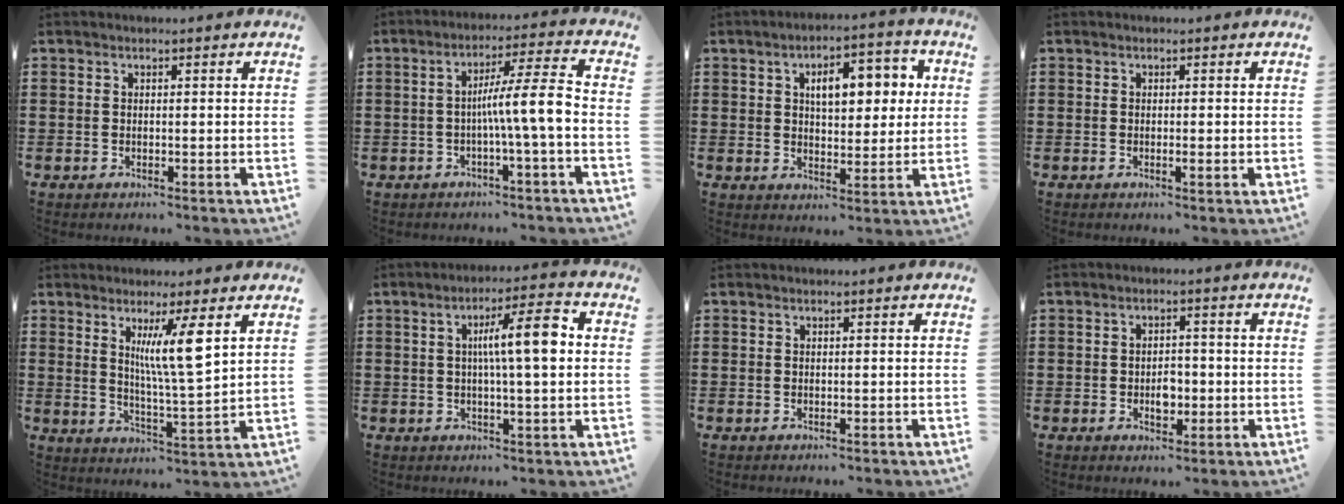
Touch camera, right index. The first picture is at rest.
{"total": 8.2, "force": [-1.6, 0.0, 8.0], "torque": [-0.143, 0.000, -0.033]}
{"total": 7.9, "force": [2.3, 4.1, 6.3], "torque": [-0.094, -0.002, 0.027]}
{"total": 1.0, "force": [-0.3, 0.0, 1.0], "torque": [-0.016, -0.004, -0.004]}
{"total": 7.8, "force": [3.4, 0.3, 7.0], "torque": [-0.128, -0.010, 0.050]}
{"total": 8.2, "force": [1.1, 1.2, 8.1], "torque": [-0.136, 0.000, 0.008]}
{"total": 0.0}
{"total": 3.1, "force": [-0.9, 2.0, 2.3], "torque": [-0.037, -0.001, -0.018]}